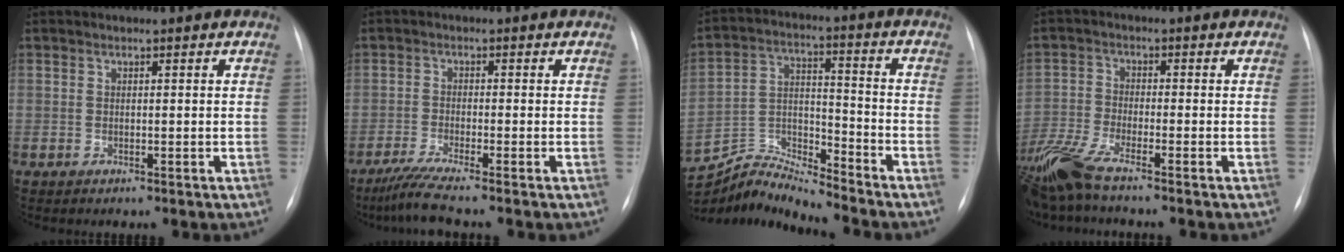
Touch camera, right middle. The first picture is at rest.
{"total": 4.2, "force": [-3.3, -1.2, 2.3], "torque": [-0.056, -0.021, -0.070]}
{"total": 10.6, "force": [-10.5, -1.5, 0.2], "torque": [-0.012, 0.030, -0.200]}
{"total": 8.1, "force": [-6.6, 0.3, 4.7], "torque": [-0.112, -0.024, -0.133]}